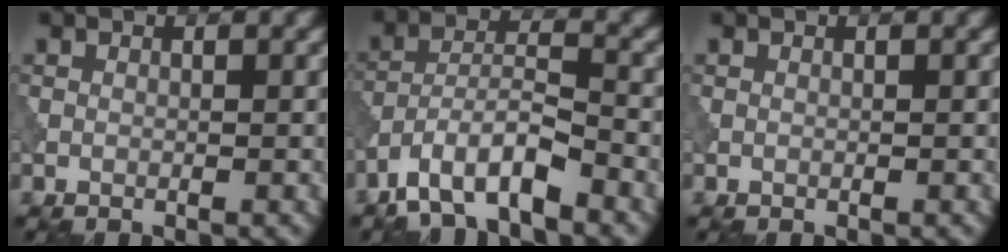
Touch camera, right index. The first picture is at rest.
{"total": 6.3, "force": [-4.5, 1.7, 4.0], "torque": [-0.073, 0.004, -0.089]}
{"total": 0.0}